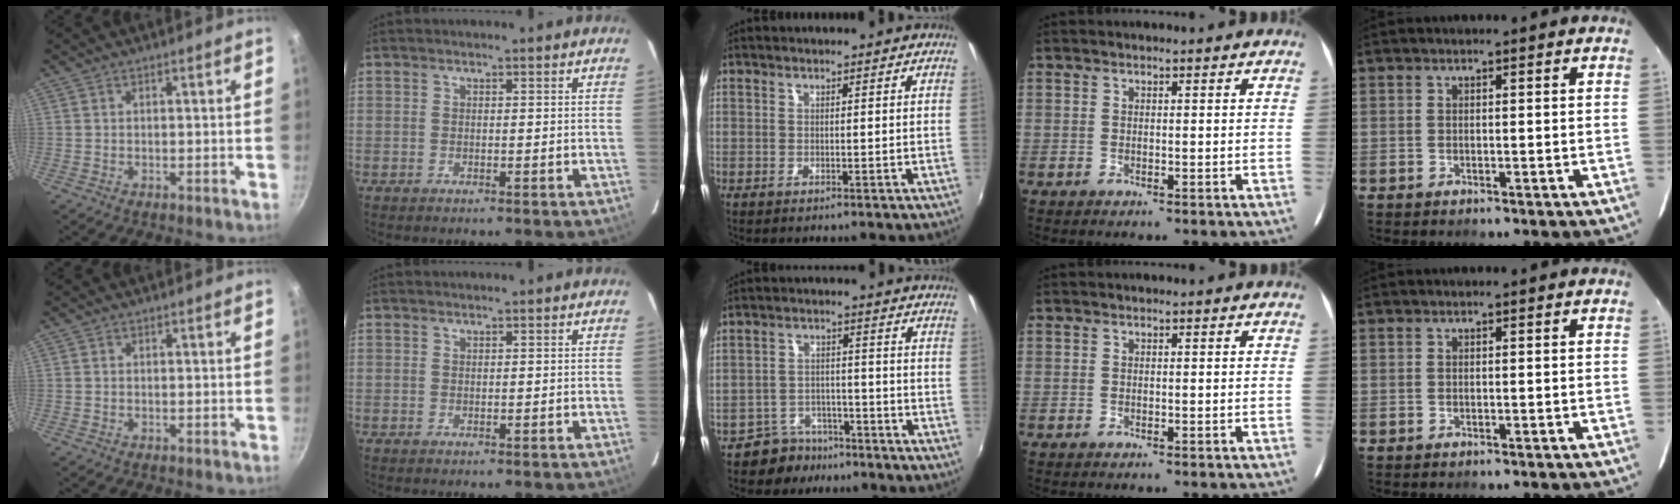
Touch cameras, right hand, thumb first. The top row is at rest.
{"middle": {"total": 6.1, "force": [-5.0, 3.5, 0.4], "torque": [-0.019, 0.017, -0.075]}}